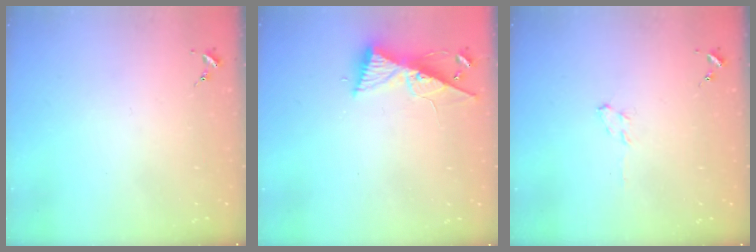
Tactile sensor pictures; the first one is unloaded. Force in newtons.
{"total": 9.6, "press": 9.6, "slide": 0.4}
{"total": 3.8, "press": 3.7, "slide": 0.5}